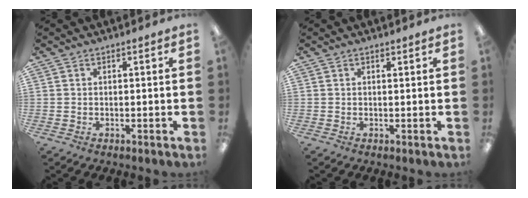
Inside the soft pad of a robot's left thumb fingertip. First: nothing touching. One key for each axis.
{"total": 0.6, "fx": 0.5, "fy": 0.2, "fz": 0.2, "tx": 0.004, "ty": -0.004, "tz": 0.008}